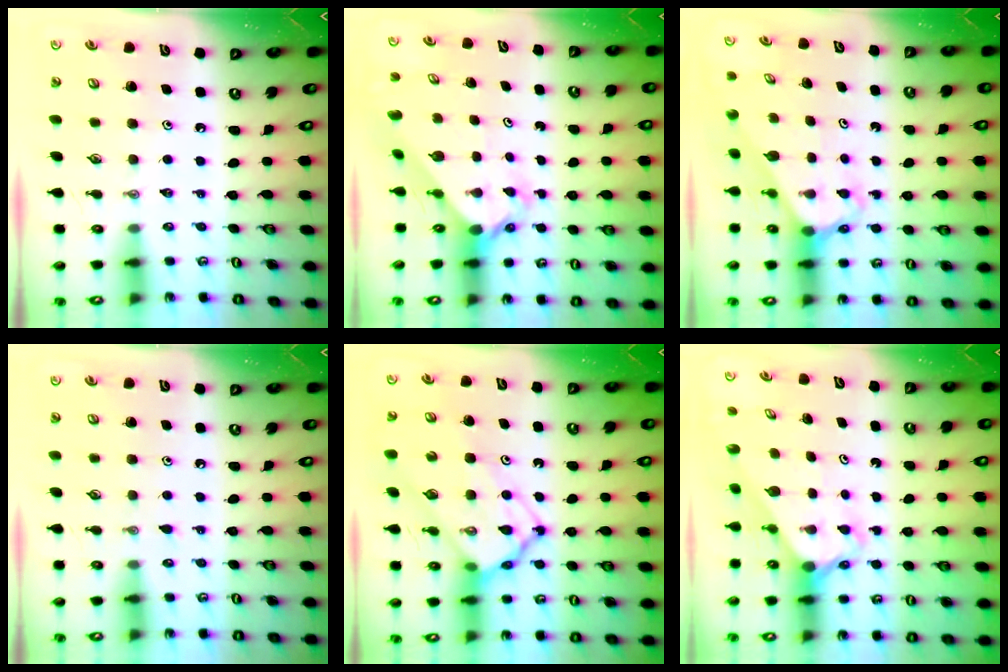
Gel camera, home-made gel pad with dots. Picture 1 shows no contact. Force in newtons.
{"total": 2.3, "press": 2.3, "slide": 0.1}
{"total": 2.8, "press": 2.8, "slide": 0.2}
{"total": 3.9, "press": 3.9, "slide": 0.4}
{"total": 14.0, "press": 14.0, "slide": 1.3}
{"total": 2.3, "press": 2.3, "slide": 0.2}